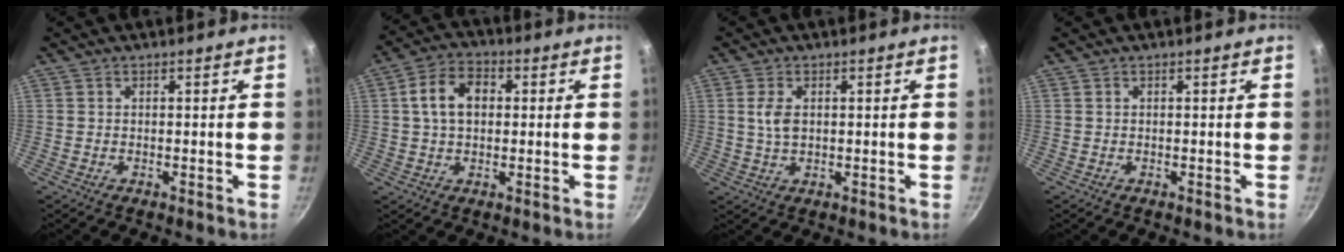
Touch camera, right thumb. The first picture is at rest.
{"total": 8.8, "force": [1.3, 6.1, 6.2], "torque": [-0.089, 0.019, 0.013]}
{"total": 4.0, "force": [0.8, 2.3, 3.2], "torque": [-0.059, -0.001, 0.015]}
{"total": 0.0}